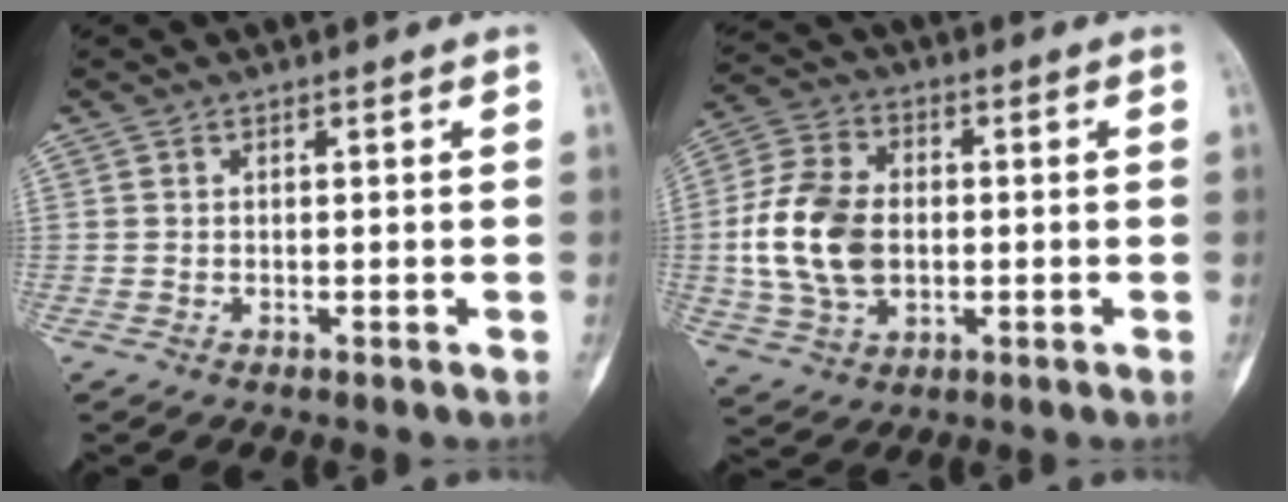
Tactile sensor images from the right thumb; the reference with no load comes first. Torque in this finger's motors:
{"motor_torque": [1.14, 1.11, 1.23, -0.91, 0.32]}